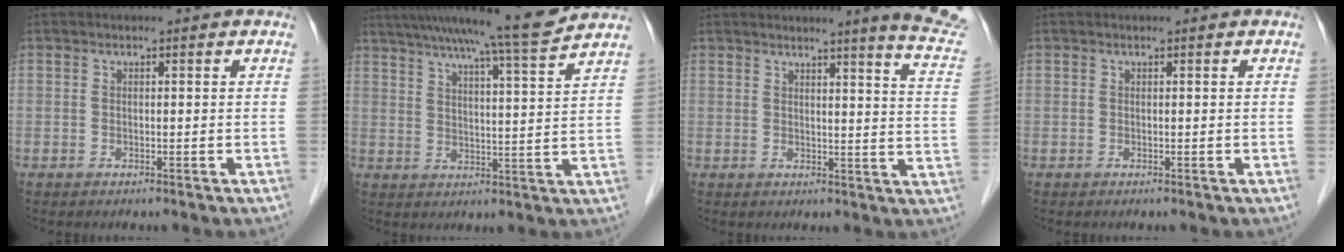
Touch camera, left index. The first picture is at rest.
{"total": 13.5, "force": [11.9, -1.3, 6.3], "torque": [-0.106, -0.004, 0.168]}
{"total": 11.3, "force": [10.2, -1.1, 4.5], "torque": [-0.039, -0.078, 0.091]}
{"total": 0.0}